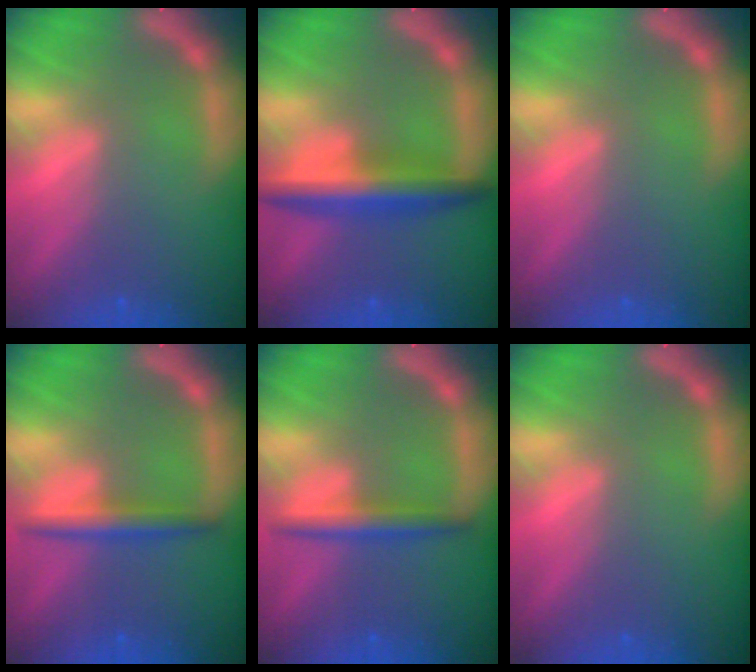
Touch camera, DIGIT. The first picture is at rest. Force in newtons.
{"total": 5.5}
{"total": 0.0}
{"total": 3.0}
{"total": 3.0}
{"total": 0.0}